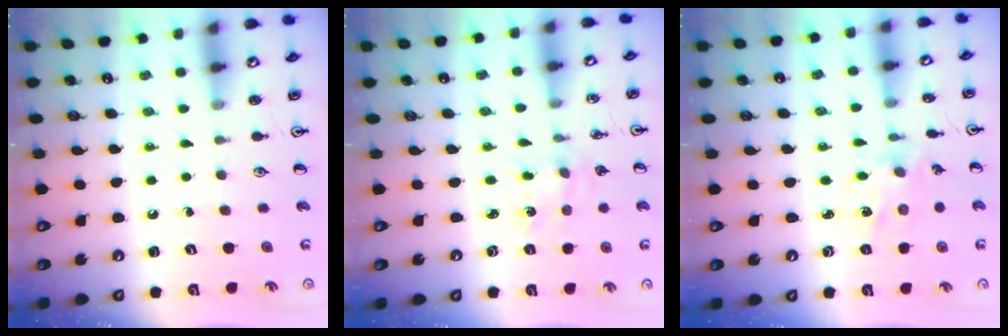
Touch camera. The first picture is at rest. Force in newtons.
{"total": 0.9, "press": 0.9, "slide": 0.2}
{"total": 2.3, "press": 2.2, "slide": 0.6}